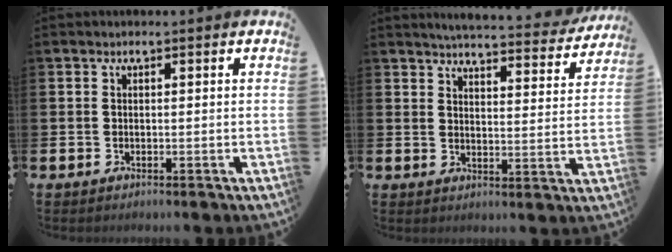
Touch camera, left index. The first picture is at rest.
{"total": 5.2, "force": [5.1, 0.3, 1.0], "torque": [-0.027, -0.040, 0.084]}